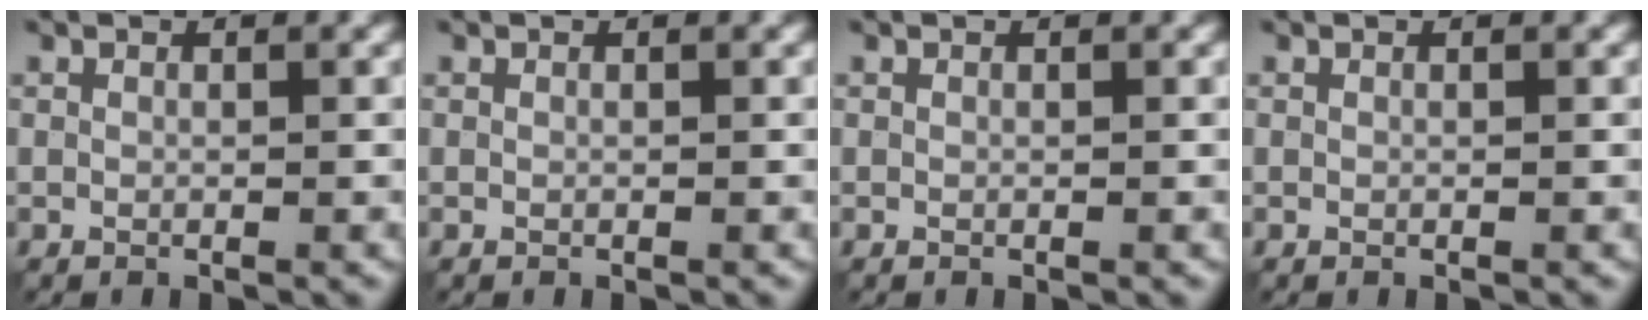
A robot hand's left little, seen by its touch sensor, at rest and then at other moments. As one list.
[{"total": 0.0}, {"total": 0.0}, {"total": 0.0}]